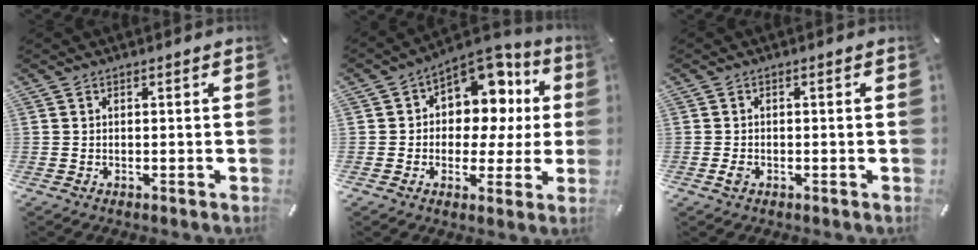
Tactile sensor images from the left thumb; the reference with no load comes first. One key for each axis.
{"total": 12.2, "fx": 4.7, "fy": 9.2, "fz": 6.5, "tx": -0.076, "ty": -0.049, "tz": 0.085}
{"total": 1.4, "fx": -0.7, "fy": 1.0, "fz": 0.8, "tx": -0.022, "ty": 0.002, "tz": -0.015}